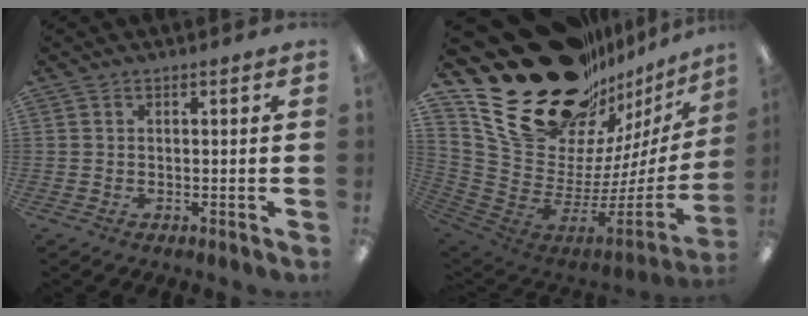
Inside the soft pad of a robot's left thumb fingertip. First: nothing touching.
{"total": 33.6, "force": [20.5, 18.7, 19.0], "torque": [-0.273, -0.160, 0.422]}